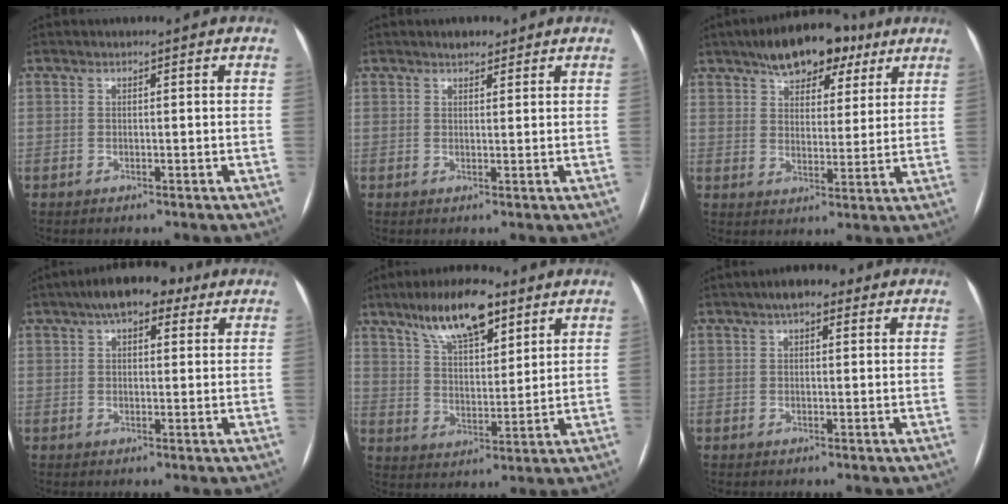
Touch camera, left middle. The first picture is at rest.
{"total": 2.3, "force": [1.8, 1.1, 0.9], "torque": [-0.015, 0.005, 0.025]}
{"total": 12.7, "force": [8.5, 6.0, 7.3], "torque": [-0.103, 0.029, 0.132]}
{"total": 8.8, "force": [5.3, 3.9, 5.9], "torque": [-0.091, 0.030, 0.078]}
{"total": 12.2, "force": [8.0, 4.0, 8.3], "torque": [-0.145, 0.013, 0.142]}
{"total": 4.8, "force": [2.8, 2.0, 3.3], "torque": [-0.050, 0.020, 0.037]}